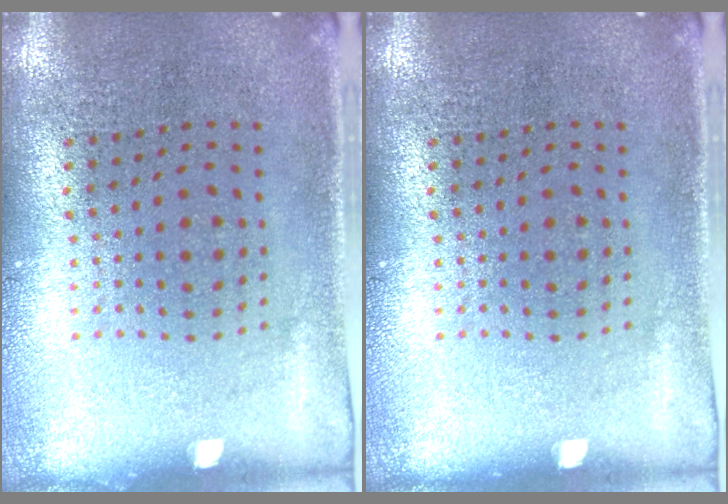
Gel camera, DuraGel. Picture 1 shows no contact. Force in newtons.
{"total": 0.0}